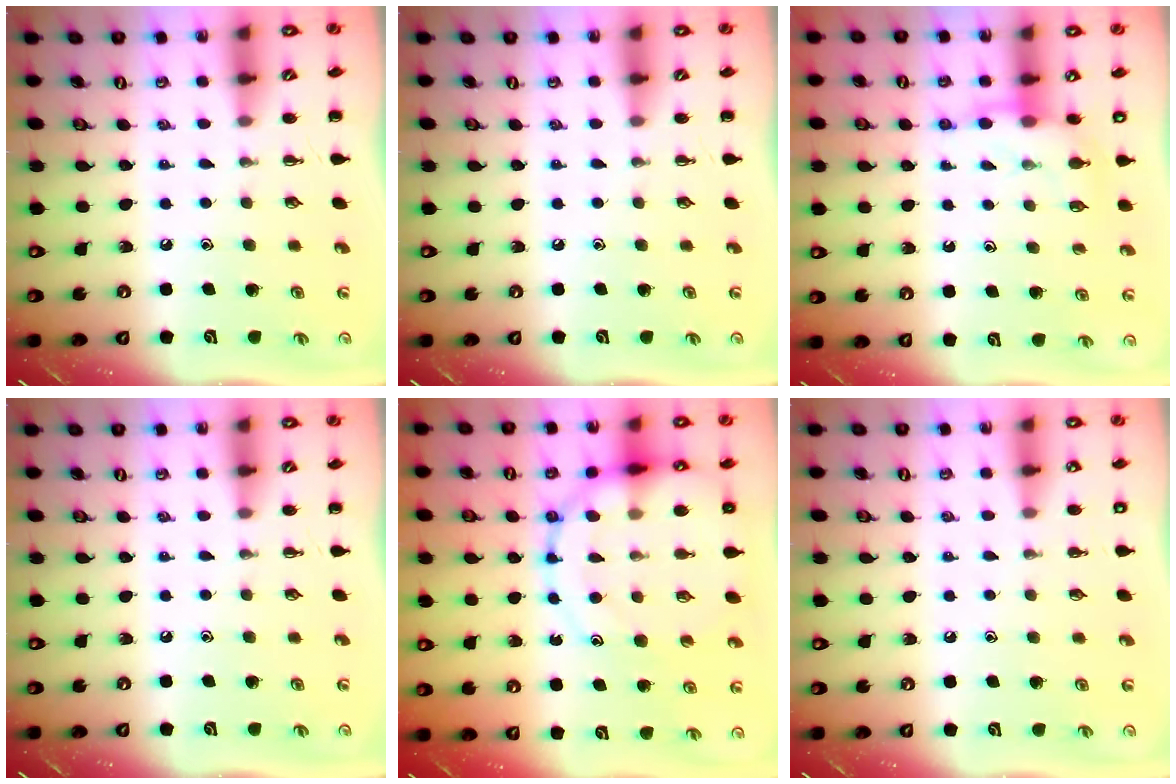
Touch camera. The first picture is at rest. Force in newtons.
{"total": 0.0}
{"total": 9.2, "press": 9.2, "slide": 0.6}
{"total": 0.0}
{"total": 19.0, "press": 18.7, "slide": 3.0}
{"total": 2.3, "press": 2.2, "slide": 0.7}